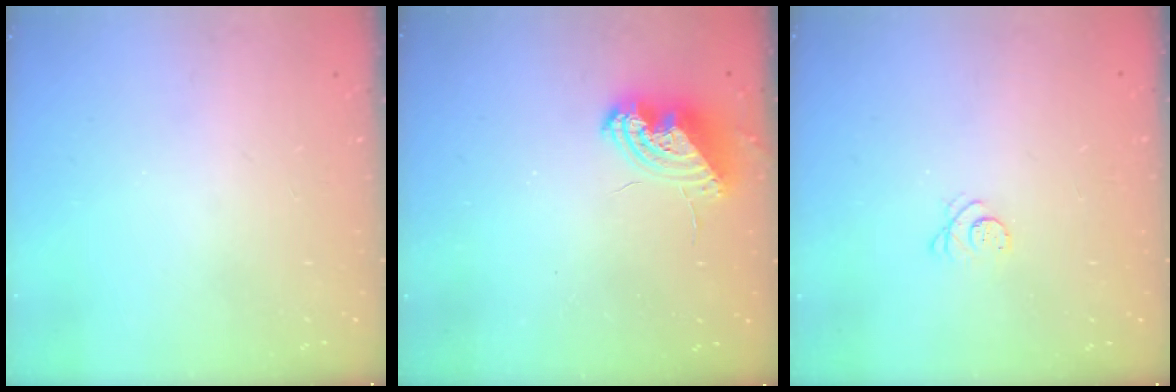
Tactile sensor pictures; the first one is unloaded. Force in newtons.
{"total": 10.0, "press": 9.9, "slide": 0.5}
{"total": 3.1, "press": 3.1, "slide": 0.4}